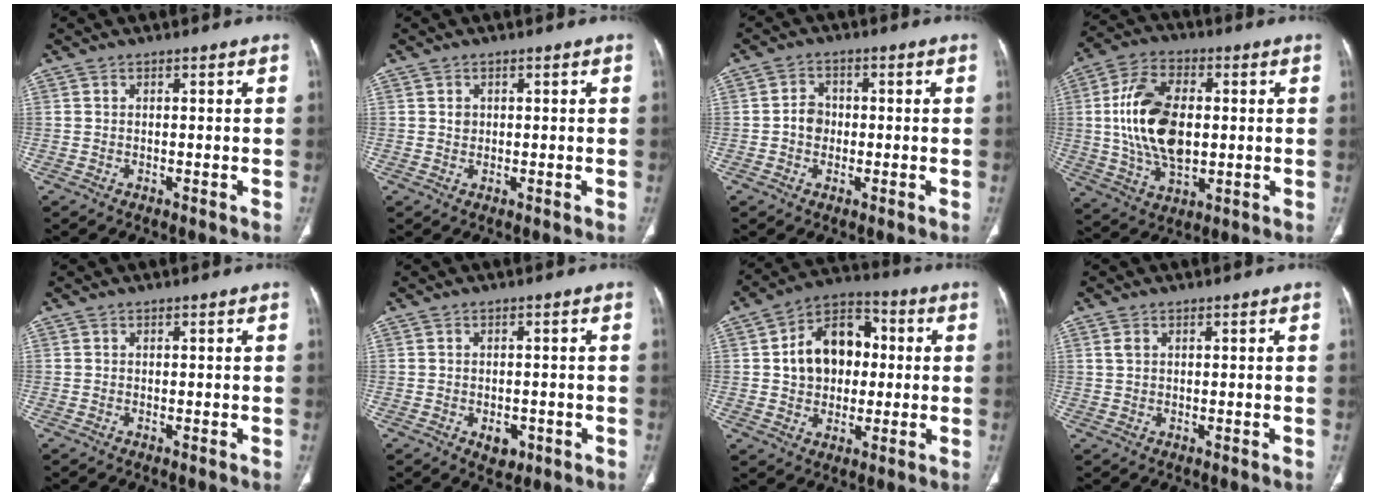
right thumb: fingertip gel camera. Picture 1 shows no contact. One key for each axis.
{"total": 1.1, "fx": 0.3, "fy": 1.0, "fz": 0.5, "tx": -0.004, "ty": 0.001, "tz": 0.005}
{"total": 3.7, "fx": -0.4, "fy": 3.2, "fz": 1.8, "tx": -0.014, "ty": 0.011, "tz": -0.015}
{"total": 16.8, "fx": 1.1, "fy": 9.8, "fz": 13.6, "tx": -0.250, "ty": 0.004, "tz": 0.024}
{"total": 0.0}
{"total": 3.4, "fx": -1.3, "fy": 2.3, "fz": 2.2, "tx": -0.016, "ty": 0.003, "tz": -0.010}
{"total": 14.3, "fx": 1.4, "fy": 10.5, "fz": 9.6, "tx": -0.117, "ty": 0.021, "tz": 0.017}
{"total": 1.6, "fx": 0.8, "fy": 0.9, "fz": 1.0, "tx": -0.027, "ty": 0.004, "tz": 0.022}